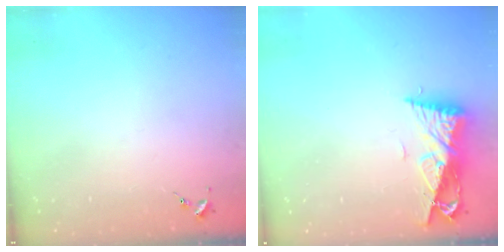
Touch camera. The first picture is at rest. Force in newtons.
{"total": 9.7, "press": 9.7, "slide": 0.7}